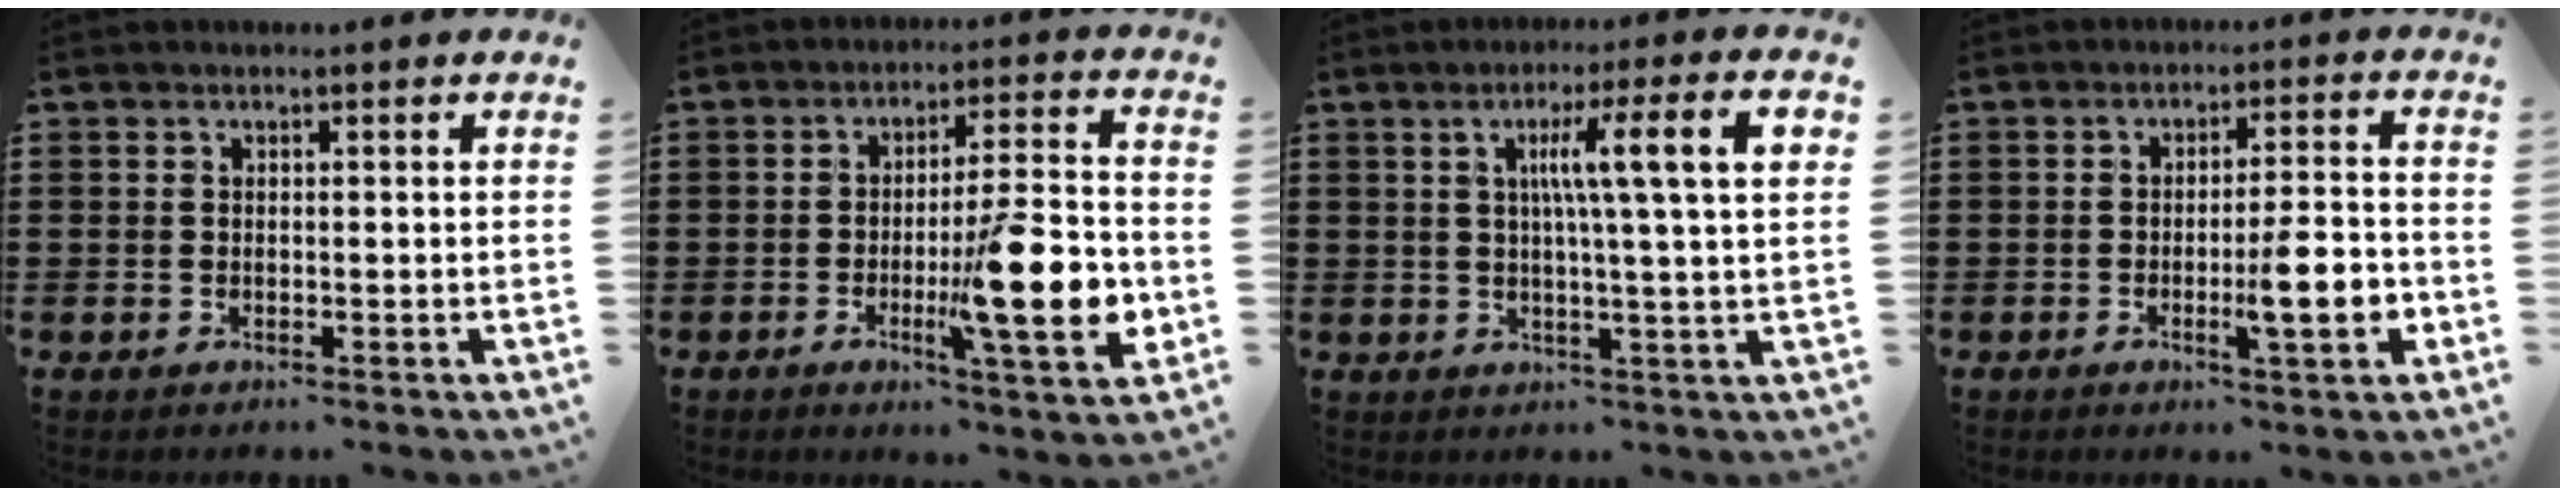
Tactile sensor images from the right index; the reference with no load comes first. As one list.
[{"total": 15.0, "force": [-3.5, 2.5, 14.4], "torque": [-0.219, -0.013, -0.056]}, {"total": 10.2, "force": [2.6, 0.0, 9.9], "torque": [-0.181, 0.003, 0.033]}, {"total": 8.4, "force": [-2.4, 1.2, 7.9], "torque": [-0.116, -0.005, -0.039]}]